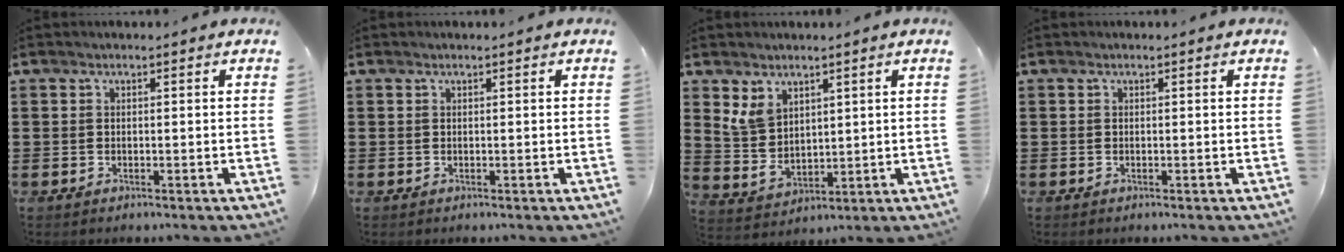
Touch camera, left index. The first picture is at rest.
{"total": 0.0}
{"total": 6.0, "force": [3.7, 3.9, 2.7], "torque": [-0.076, -0.004, 0.068]}
{"total": 0.0}